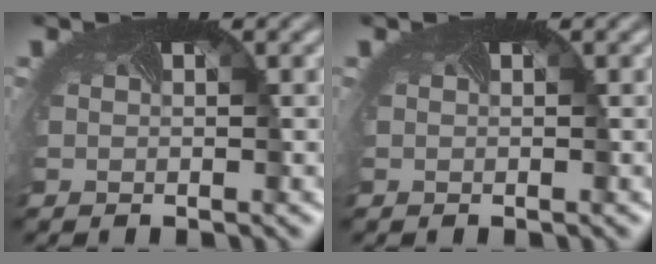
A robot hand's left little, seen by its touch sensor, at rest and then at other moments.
{"total": 0.0}